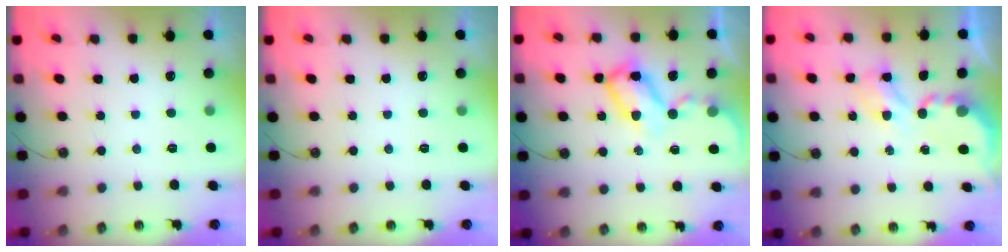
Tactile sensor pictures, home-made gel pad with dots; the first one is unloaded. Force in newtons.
{"total": 0.0}
{"total": 10.8, "press": 10.8, "slide": 1.1}
{"total": 4.5, "press": 4.5, "slide": 0.3}